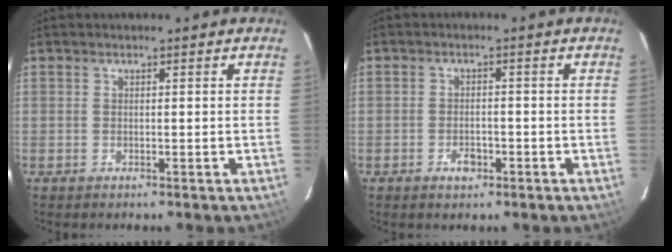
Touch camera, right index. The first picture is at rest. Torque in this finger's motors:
{"motor_torque": [-0.01, -0.05, 0.01, 0.03]}